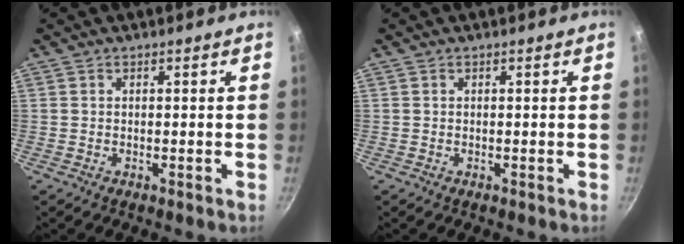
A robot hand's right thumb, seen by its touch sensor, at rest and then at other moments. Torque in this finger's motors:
{"motor_torque": [0.00, 0.00, 0.00, 0.00, 0.02]}